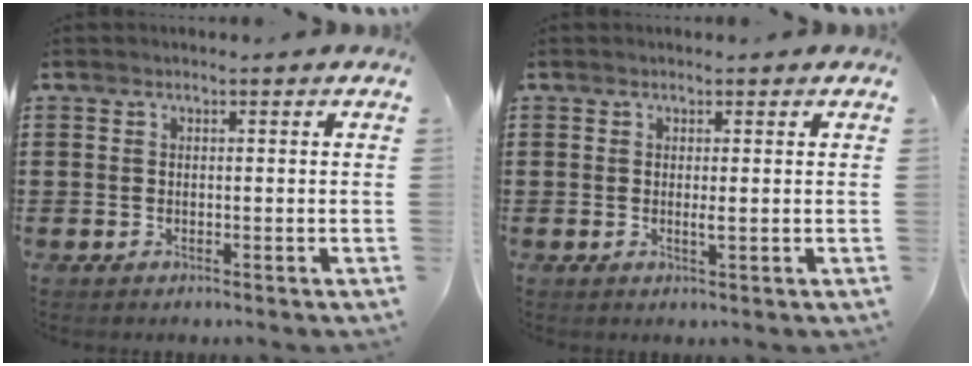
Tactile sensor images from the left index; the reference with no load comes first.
{"total": 1.2, "force": [0.1, 0.1, 1.2], "torque": [-0.023, -0.004, 0.001]}